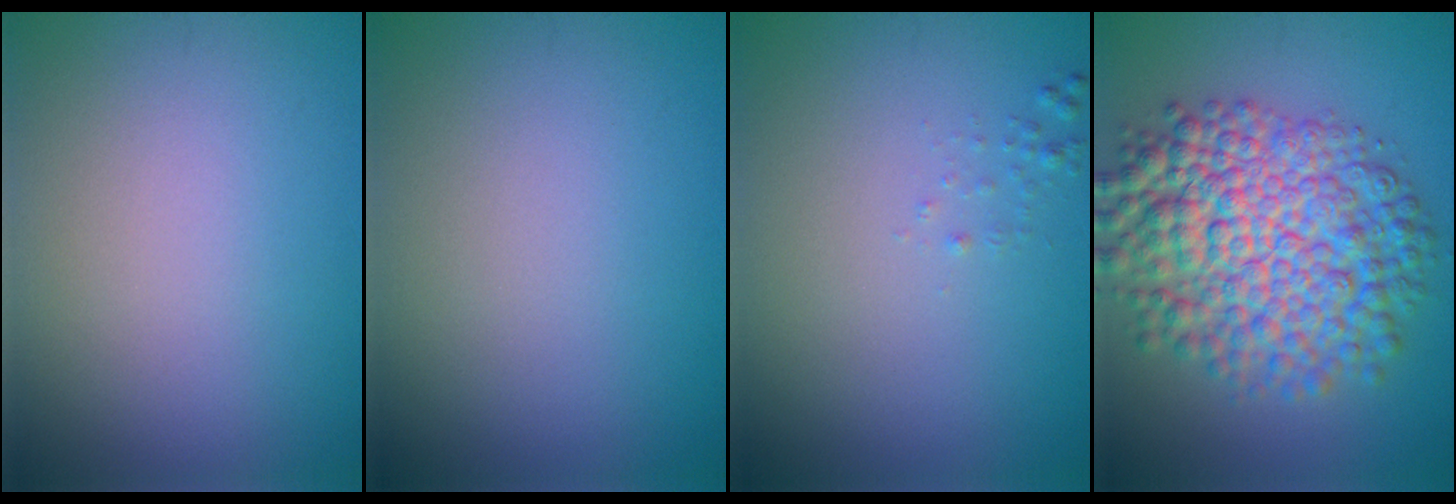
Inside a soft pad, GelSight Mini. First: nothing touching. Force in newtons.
{"total": 0.0}
{"total": 0.6, "press": 0.6, "slide": 0.0}
{"total": 10.5, "press": 10.5, "slide": 0.2}